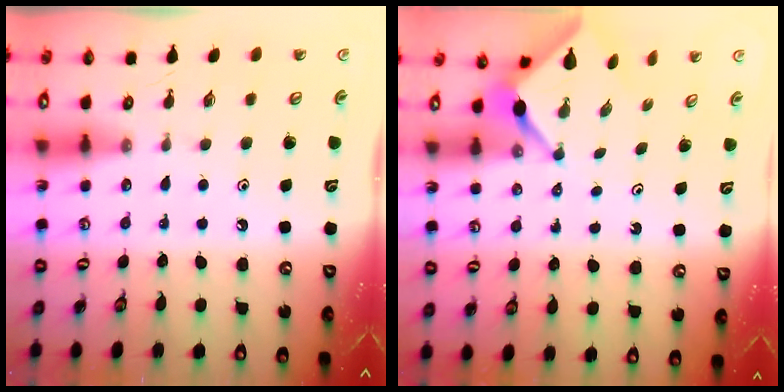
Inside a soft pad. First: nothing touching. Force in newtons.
{"total": 3.3, "press": 3.3, "slide": 0.2}